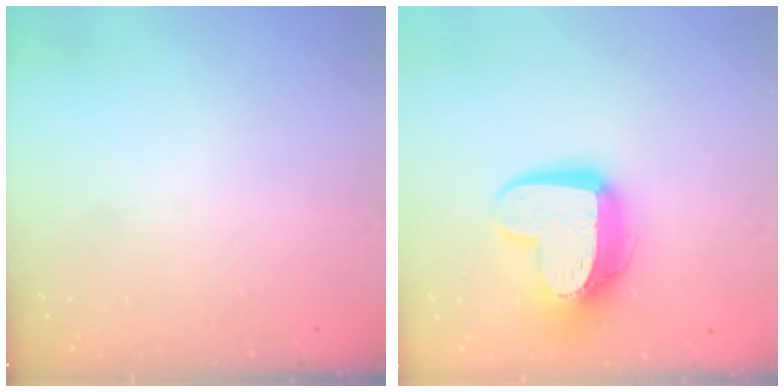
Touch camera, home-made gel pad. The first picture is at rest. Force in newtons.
{"total": 14.9, "press": 14.8, "slide": 1.4}